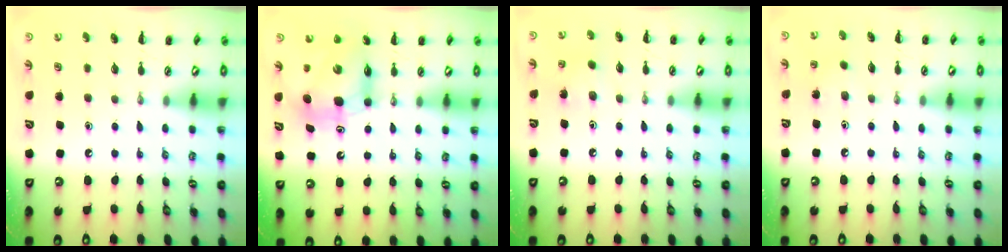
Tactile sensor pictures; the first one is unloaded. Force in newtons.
{"total": 8.7, "press": 8.6, "slide": 1.3}
{"total": 2.8, "press": 2.7, "slide": 0.8}
{"total": 2.4, "press": 2.4, "slide": 0.4}